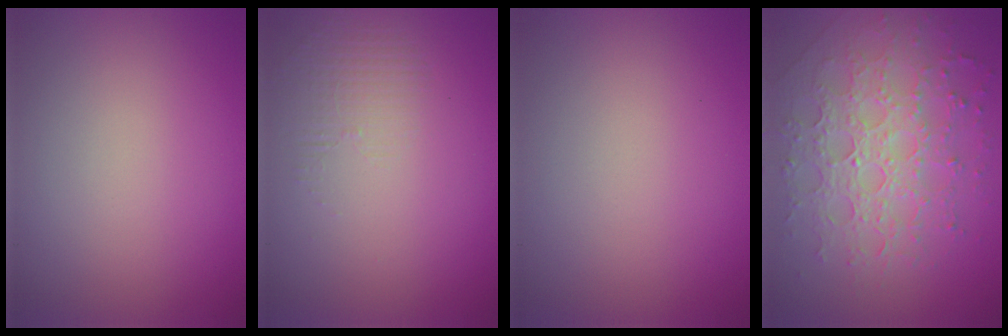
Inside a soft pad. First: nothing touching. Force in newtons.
{"total": 1.4, "press": 0.1, "slide": 1.4}
{"total": 0.0}
{"total": 7.6, "press": 5.4, "slide": 5.3}